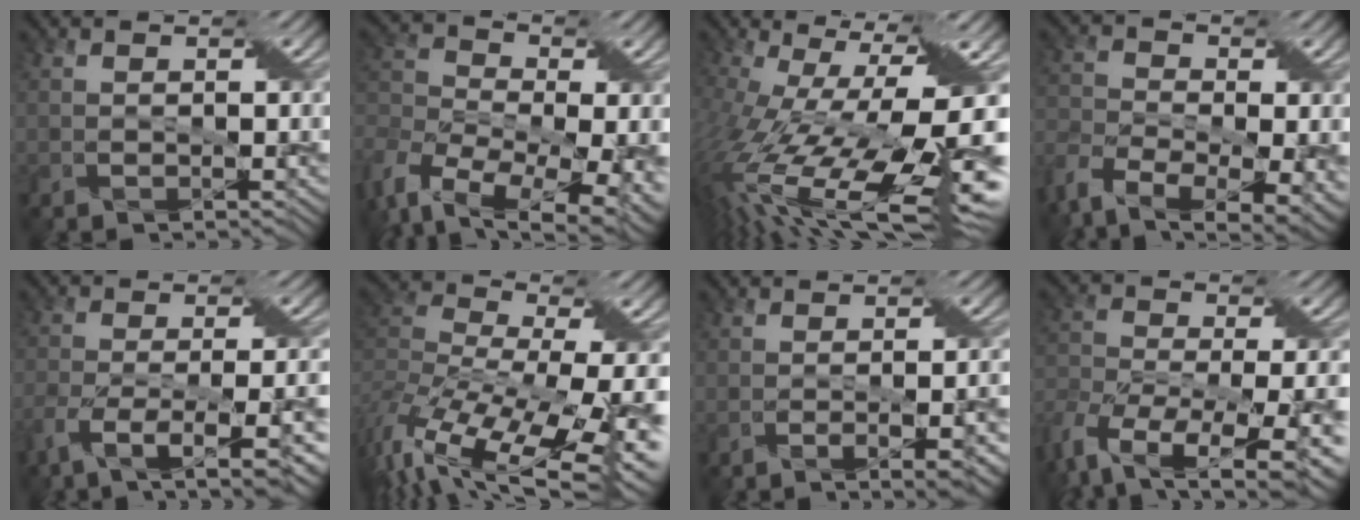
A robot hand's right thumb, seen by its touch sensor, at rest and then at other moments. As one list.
[{"total": 13.4, "force": [-3.9, 8.3, 9.8], "torque": [-0.236, -0.020, -0.037]}, {"total": 18.7, "force": [-2.6, 6.1, 17.4], "torque": [-0.315, -0.045, -0.023]}, {"total": 11.4, "force": [-6.2, 5.8, 7.6], "torque": [-0.188, -0.026, -0.112]}, {"total": 10.9, "force": [-6.1, 3.4, 8.3], "torque": [-0.160, -0.011, -0.105]}, {"total": 17.1, "force": [-8.0, 7.0, 13.4], "torque": [-0.279, -0.006, -0.109]}, {"total": 6.8, "force": [-3.9, 1.2, 5.5], "torque": [-0.082, 0.009, -0.055]}, {"total": 12.4, "force": [-6.6, 5.9, 8.7], "torque": [-0.215, -0.018, -0.104]}]